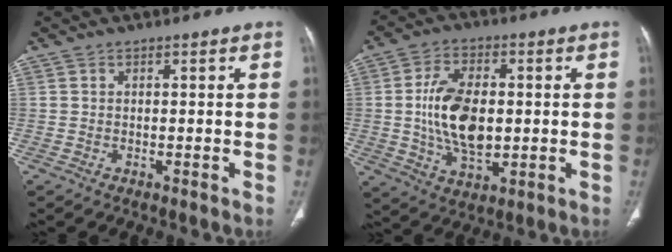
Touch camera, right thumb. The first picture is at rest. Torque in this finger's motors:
{"motor_torque": [1.65, 1.93, 1.51, -0.47, 0.21]}